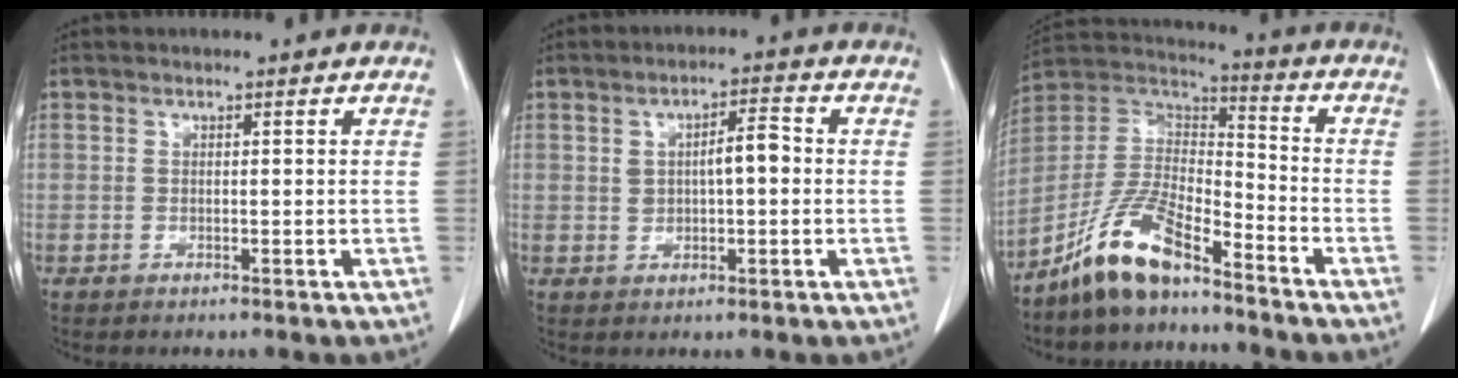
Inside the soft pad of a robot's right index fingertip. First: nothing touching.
{"total": 4.9, "force": [0.4, 1.6, 4.6], "torque": [-0.075, 0.015, 0.010]}
{"total": 11.9, "force": [-8.8, 3.1, 7.3], "torque": [-0.159, 0.015, -0.171]}